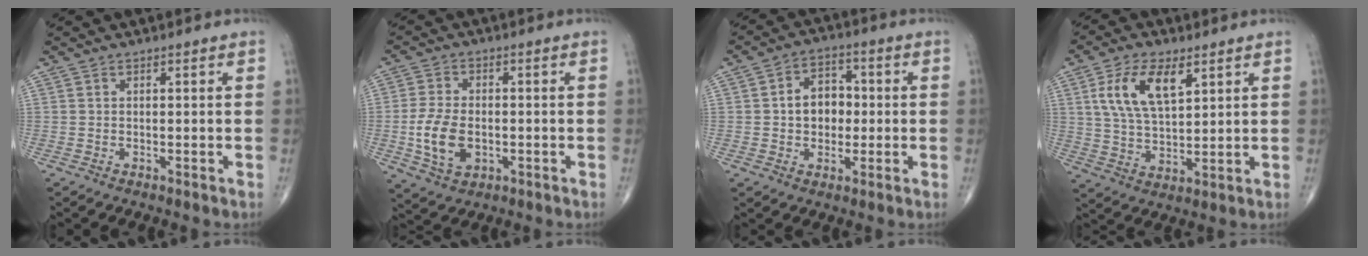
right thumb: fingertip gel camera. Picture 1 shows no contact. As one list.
[{"total": 9.1, "force": [-1.7, 5.7, 6.8], "torque": [-0.131, 0.000, -0.027]}, {"total": 8.2, "force": [0.0, 6.2, 5.3], "torque": [-0.046, 0.019, -0.006]}, {"total": 11.4, "force": [4.7, 5.5, 8.8], "torque": [-0.161, -0.014, 0.093]}]